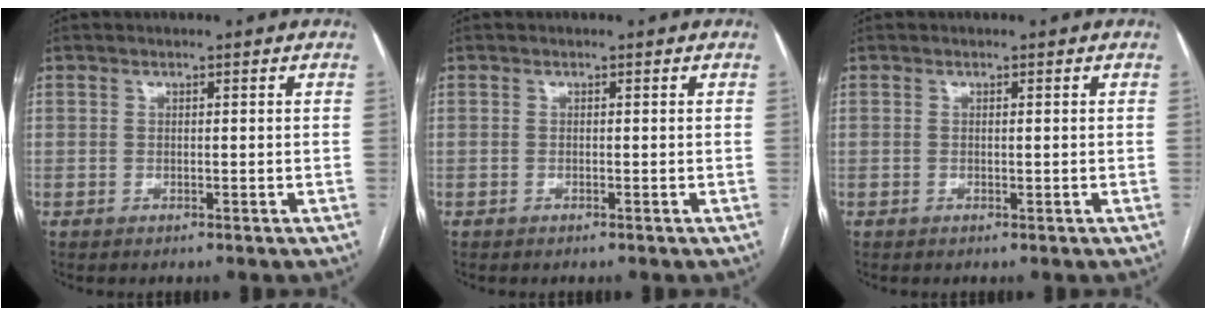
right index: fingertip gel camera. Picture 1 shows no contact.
{"total": 0.0}
{"total": 0.0}